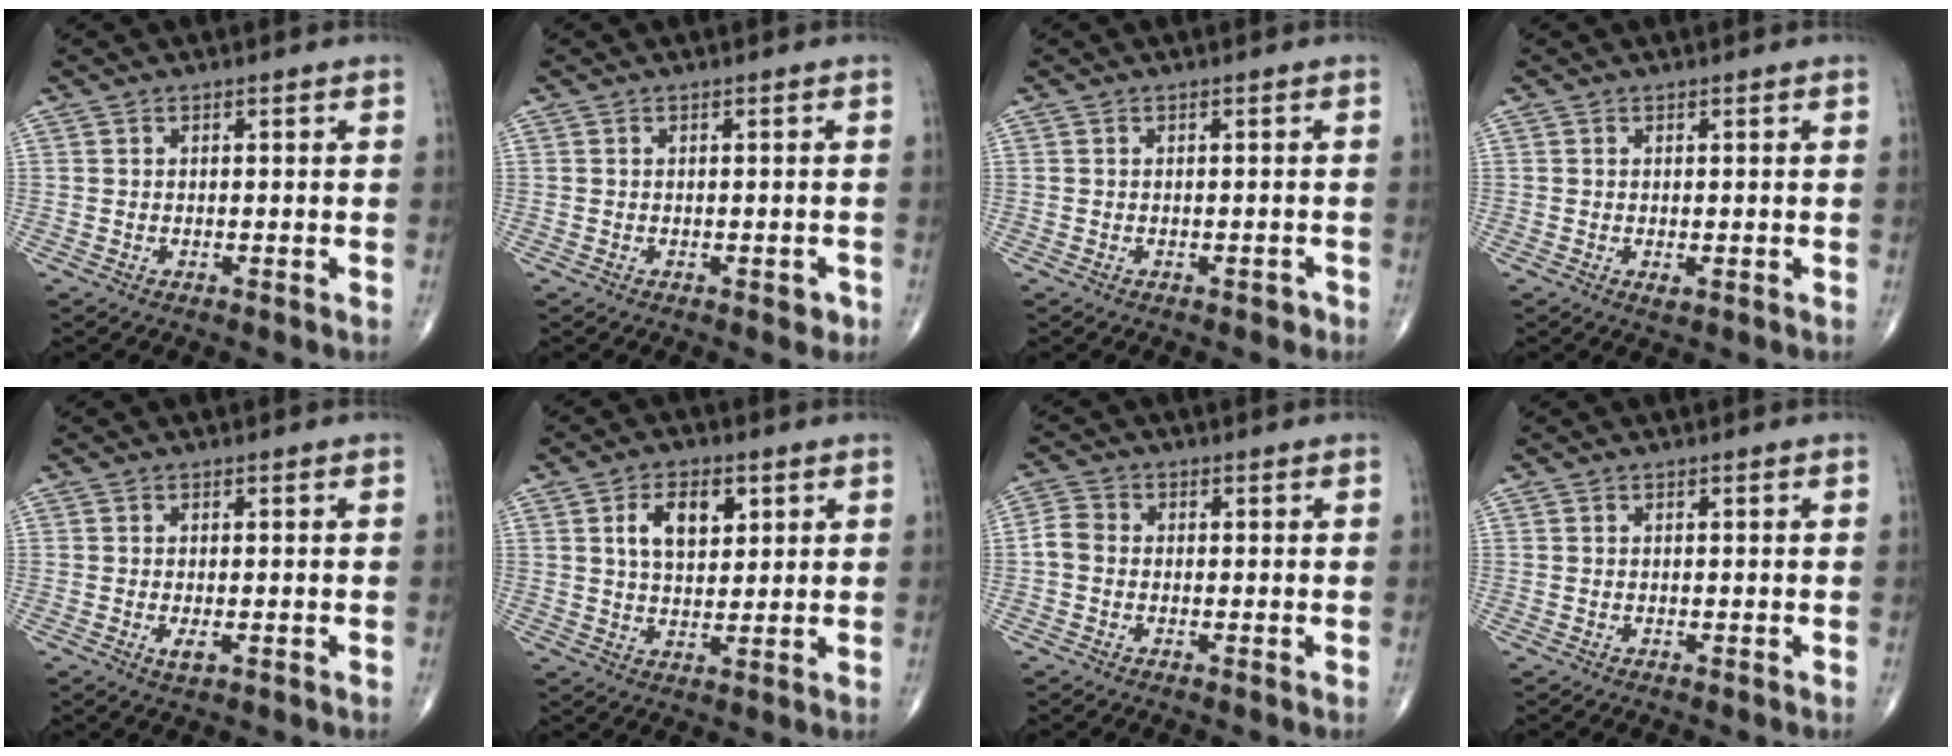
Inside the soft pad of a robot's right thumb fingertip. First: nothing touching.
{"total": 1.5, "force": [-0.7, 0.9, 1.1], "torque": [-0.005, 0.002, -0.008]}
{"total": 1.0, "force": [-0.7, 0.6, 0.4], "torque": [-0.002, 0.005, -0.009]}
{"total": 1.0, "force": [-0.2, 0.5, 0.8], "torque": [-0.013, -0.003, -0.002]}
{"total": 2.7, "force": [-0.8, 1.1, 2.3], "torque": [-0.041, -0.004, -0.011]}
{"total": 7.9, "force": [2.9, 4.6, 5.8], "torque": [-0.080, -0.009, 0.052]}
{"total": 3.1, "force": [-0.6, 2.5, 1.8], "torque": [-0.033, 0.008, -0.022]}
{"total": 0.0}